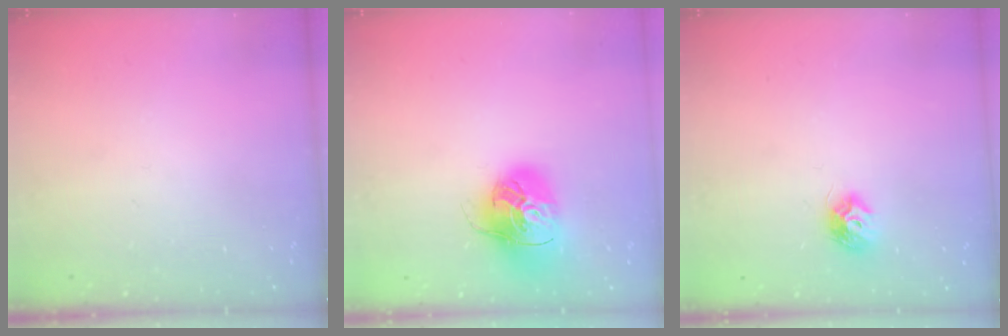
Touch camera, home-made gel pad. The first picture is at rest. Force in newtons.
{"total": 16.2, "press": 16.1, "slide": 2.0}
{"total": 8.0, "press": 8.0, "slide": 0.5}